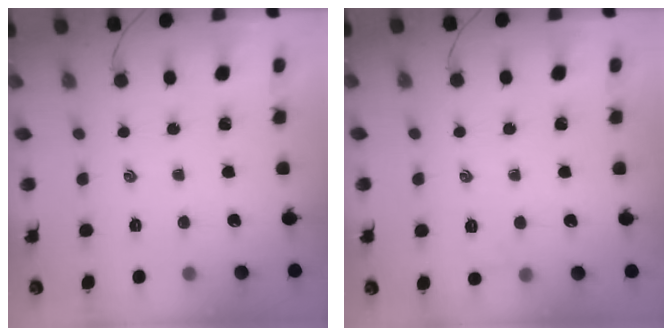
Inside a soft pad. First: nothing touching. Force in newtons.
{"total": 3.5, "press": 3.3, "slide": 1.2}